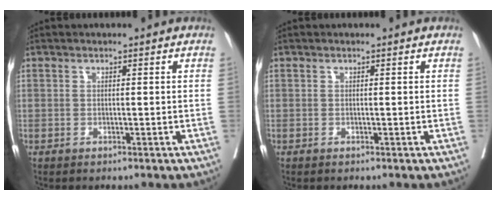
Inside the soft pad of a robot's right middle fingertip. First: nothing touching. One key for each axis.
{"total": 0.0}